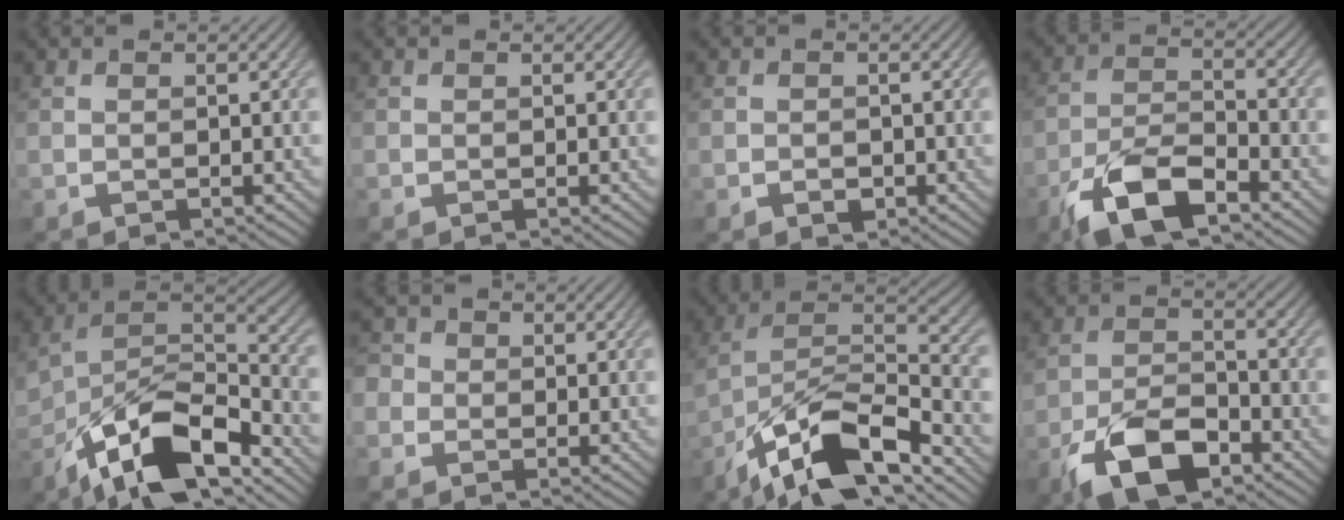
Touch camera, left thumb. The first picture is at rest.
{"total": 0.0}
{"total": 1.4, "force": [-0.6, 1.0, 0.7], "torque": [-0.010, -0.005, -0.012]}
{"total": 10.6, "force": [-6.6, 3.9, 7.2], "torque": [-0.140, -0.003, -0.136]}
{"total": 13.9, "force": [-7.7, 6.7, 9.4], "torque": [-0.184, -0.035, -0.138]}
{"total": 2.6, "force": [-0.3, 2.5, 0.6], "torque": [-0.012, 0.009, -0.023]}
{"total": 15.0, "force": [-8.9, 5.6, 10.7], "torque": [-0.200, -0.011, -0.172]}
{"total": 9.8, "force": [-5.7, 4.5, 6.6], "torque": [-0.130, -0.007, -0.114]}